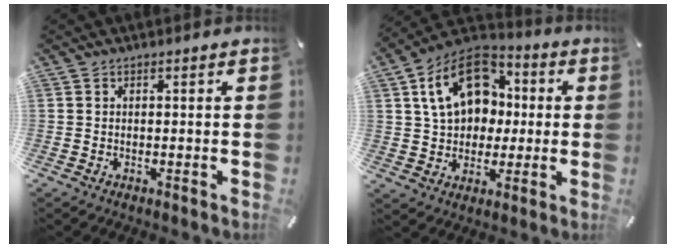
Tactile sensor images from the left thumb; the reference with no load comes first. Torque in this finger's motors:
{"motor_torque": [2.12, 2.73, 0.98, -0.48, 0.30]}